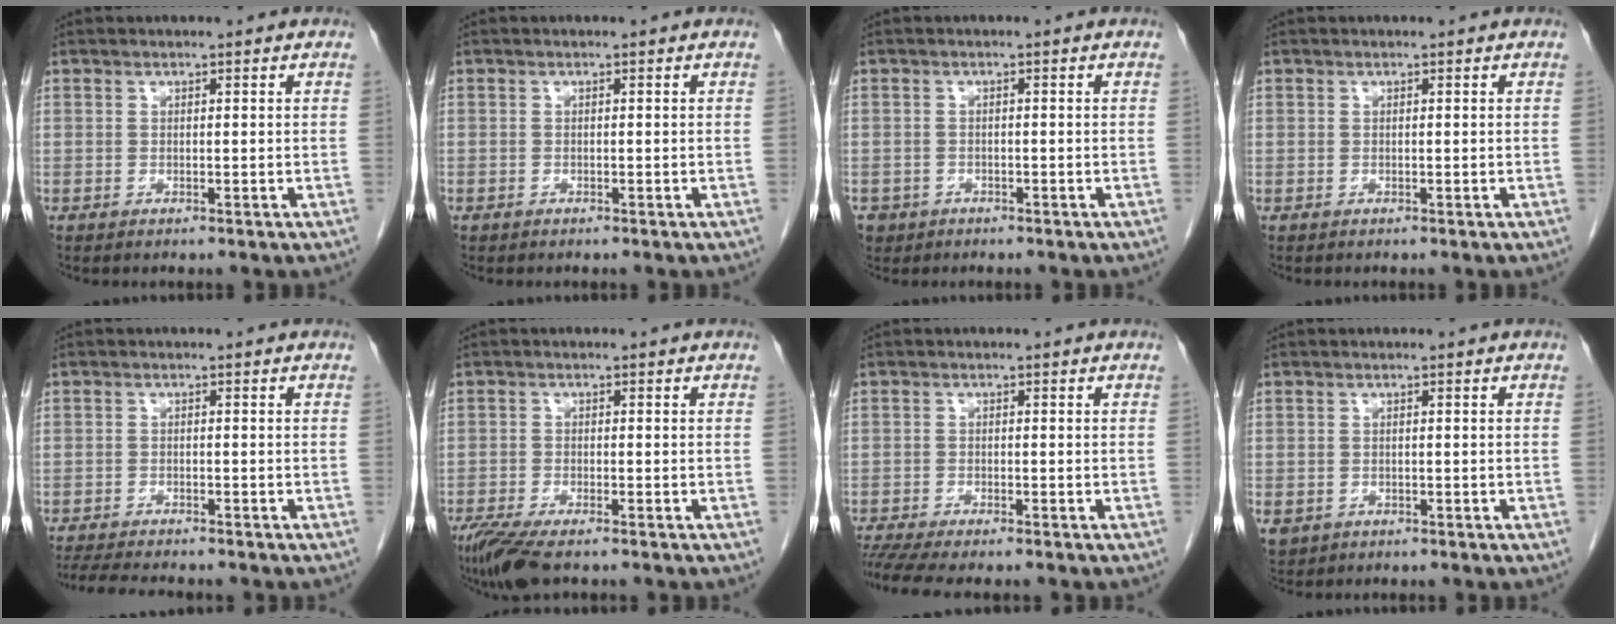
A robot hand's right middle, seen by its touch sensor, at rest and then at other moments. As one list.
[{"total": 0.0}, {"total": 3.0, "force": [-1.9, 2.3, 0.3], "torque": [-0.006, 0.004, -0.031]}, {"total": 0.0}, {"total": 7.7, "force": [-6.9, 0.9, 3.2], "torque": [-0.051, -0.014, -0.109]}, {"total": 6.5, "force": [-4.9, 1.3, 4.1], "torque": [-0.077, -0.017, -0.085]}, {"total": 7.1, "force": [-6.1, 0.6, 3.5], "torque": [-0.054, -0.011, -0.098]}, {"total": 3.2, "force": [-1.5, 2.7, 1.0], "torque": [-0.019, -0.002, -0.018]}]